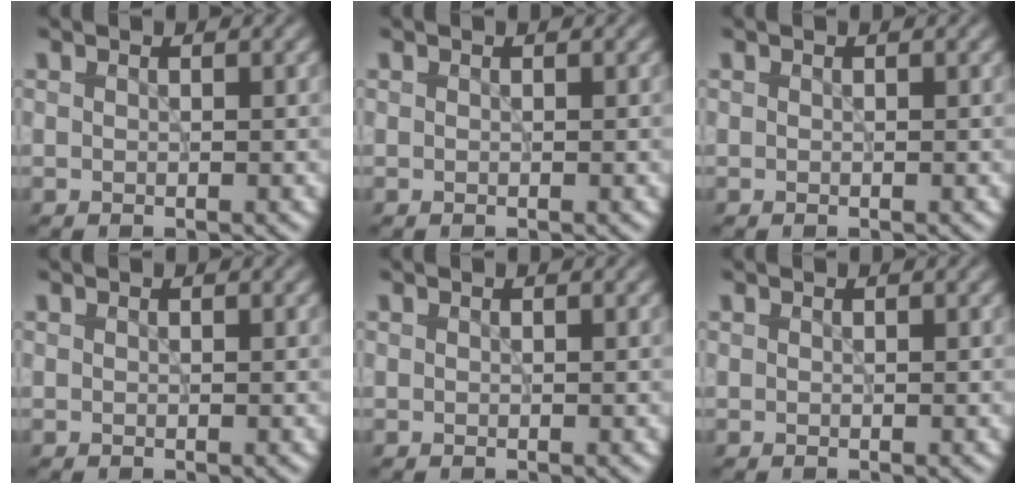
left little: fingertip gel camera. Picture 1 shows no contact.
{"total": 0.0}
{"total": 0.0}
{"total": 0.0}
{"total": 0.0}
{"total": 0.0}